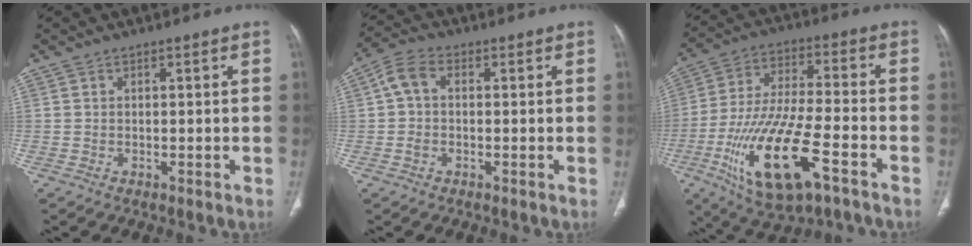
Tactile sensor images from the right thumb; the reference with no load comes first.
{"total": 5.1, "force": [0.5, 3.3, 3.9], "torque": [-0.077, 0.014, 0.000]}
{"total": 20.4, "force": [-8.8, 6.8, 17.1], "torque": [-0.347, 0.022, -0.149]}